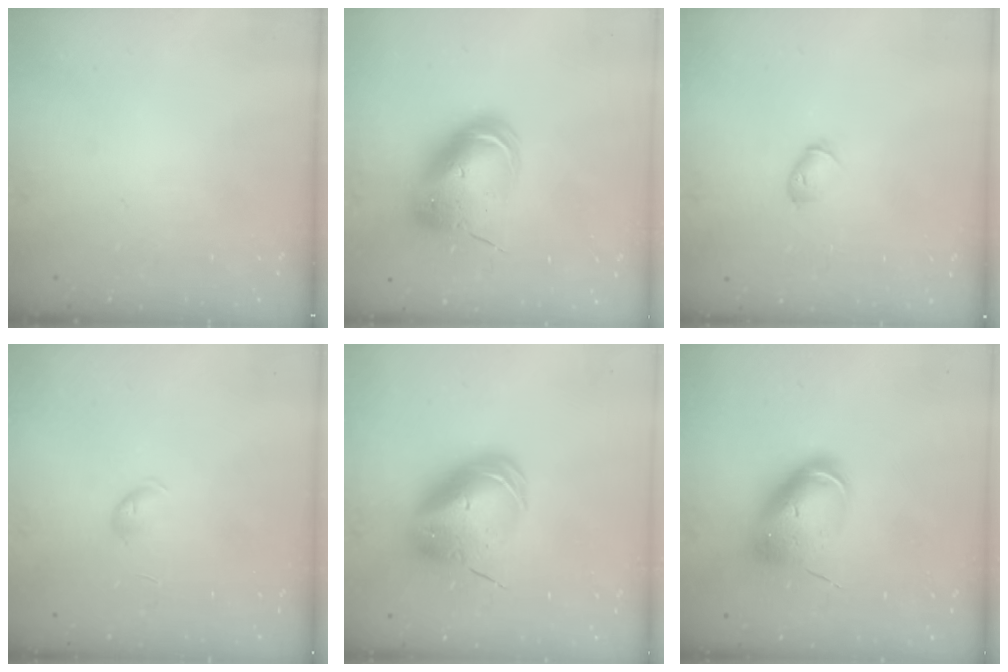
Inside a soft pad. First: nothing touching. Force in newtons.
{"total": 13.6, "press": 13.3, "slide": 2.5}
{"total": 4.7, "press": 4.6, "slide": 1.0}
{"total": 4.0, "press": 4.0, "slide": 0.6}
{"total": 13.3, "press": 13.1, "slide": 2.6}
{"total": 9.3, "press": 9.2, "slide": 1.6}